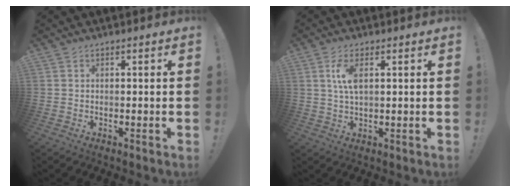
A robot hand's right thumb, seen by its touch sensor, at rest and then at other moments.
{"total": 5.9, "force": [1.7, 2.3, 5.2], "torque": [-0.095, -0.003, 0.024]}